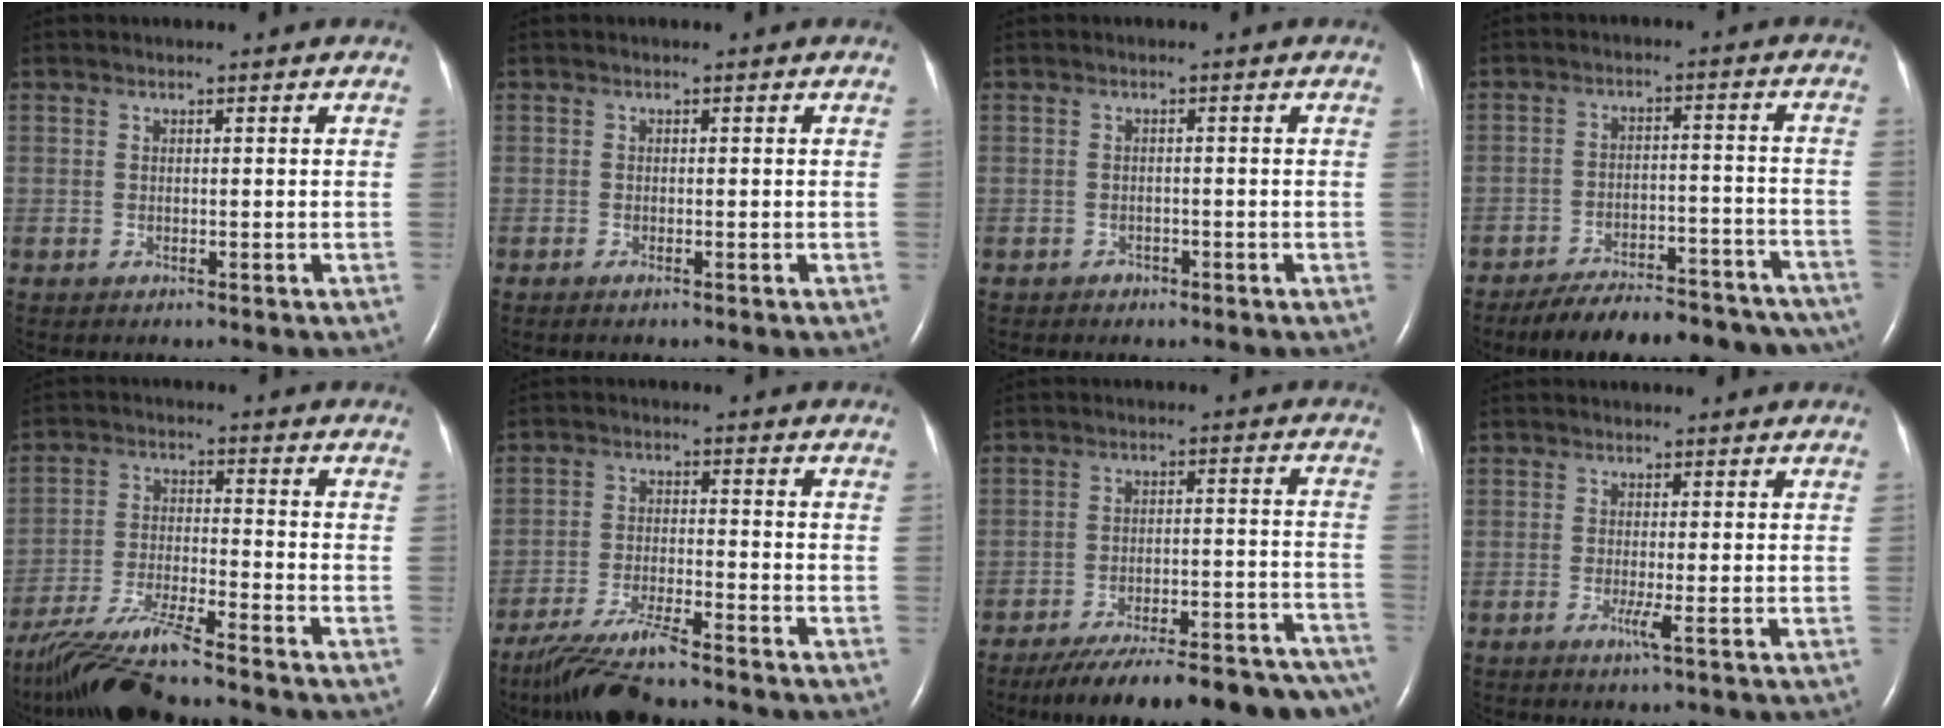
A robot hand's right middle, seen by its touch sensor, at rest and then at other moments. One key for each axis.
{"total": 0.6, "fx": -0.4, "fy": -0.1, "fz": 0.4, "tx": -0.011, "ty": -0.001, "tz": -0.008}
{"total": 0.8, "fx": -0.6, "fy": 0.5, "fz": 0.0, "tx": -0.001, "ty": 0.002, "tz": -0.011}
{"total": 18.7, "fx": -16.5, "fy": 5.4, "fz": 7.0, "tx": -0.071, "ty": 0.012, "tz": -0.217}
{"total": 10.9, "fx": -9.6, "fy": -1.1, "fz": 4.9, "tx": -0.094, "ty": -0.024, "tz": -0.177}
{"total": 8.6, "fx": -7.3, "fy": 0.0, "fz": 4.6, "tx": -0.090, "ty": -0.029, "tz": -0.134}
{"total": 24.0, "fx": -21.0, "fy": 4.3, "fz": 10.8, "tx": -0.105, "ty": -0.001, "tz": -0.278}
{"total": 1.7, "fx": -0.5, "fy": -0.4, "fz": 1.5, "tx": -0.030, "ty": -0.005, "tz": -0.011}